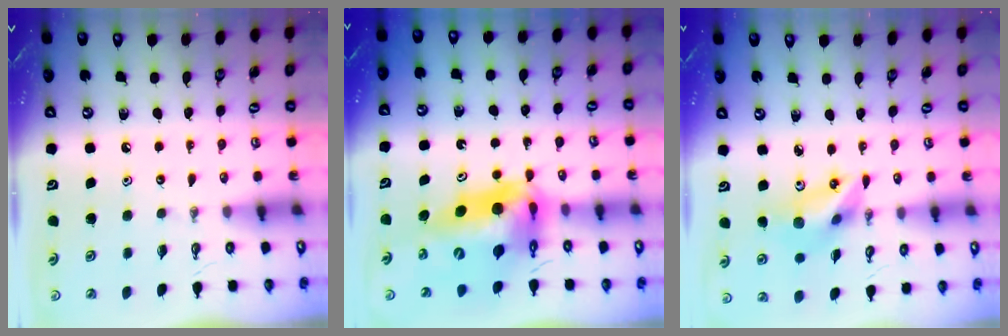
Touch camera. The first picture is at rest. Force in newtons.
{"total": 15.7, "press": 15.3, "slide": 3.5}
{"total": 11.5, "press": 11.1, "slide": 2.9}